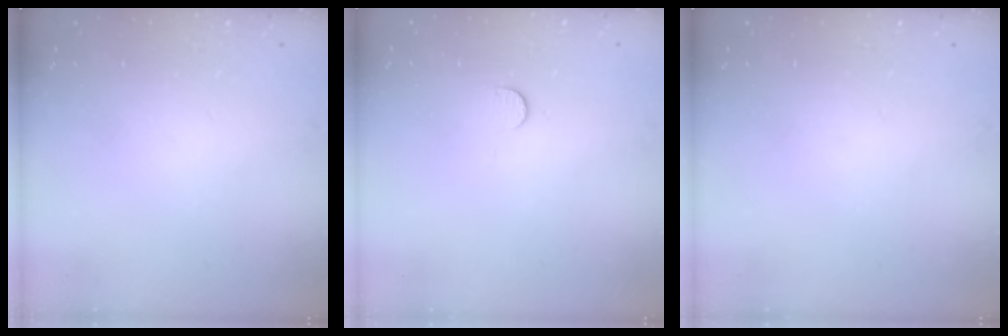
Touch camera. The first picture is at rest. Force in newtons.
{"total": 6.1, "press": 6.1, "slide": 0.6}
{"total": 0.0}